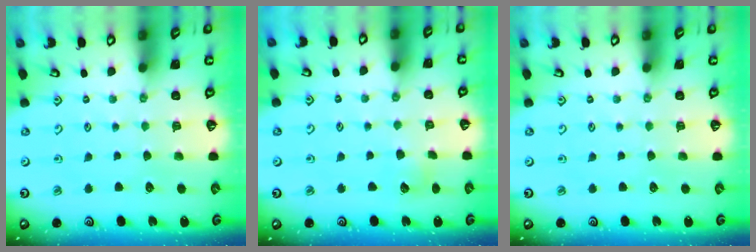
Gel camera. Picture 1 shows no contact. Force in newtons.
{"total": 4.7, "press": 4.6, "slide": 0.6}
{"total": 0.0}